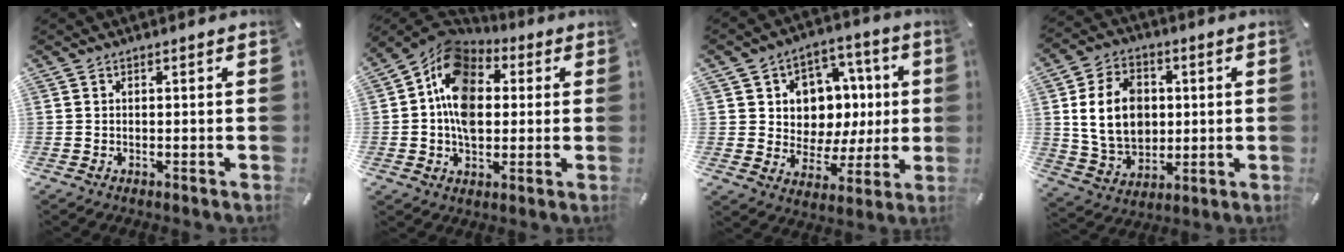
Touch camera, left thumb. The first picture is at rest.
{"total": 13.3, "force": [1.0, 10.5, 8.1], "torque": [-0.148, 0.003, 0.013]}
{"total": 10.9, "force": [1.2, 10.5, 2.8], "torque": [-0.030, -0.021, 0.032]}
{"total": 13.6, "force": [1.5, 10.9, 8.0], "torque": [-0.165, 0.010, 0.027]}